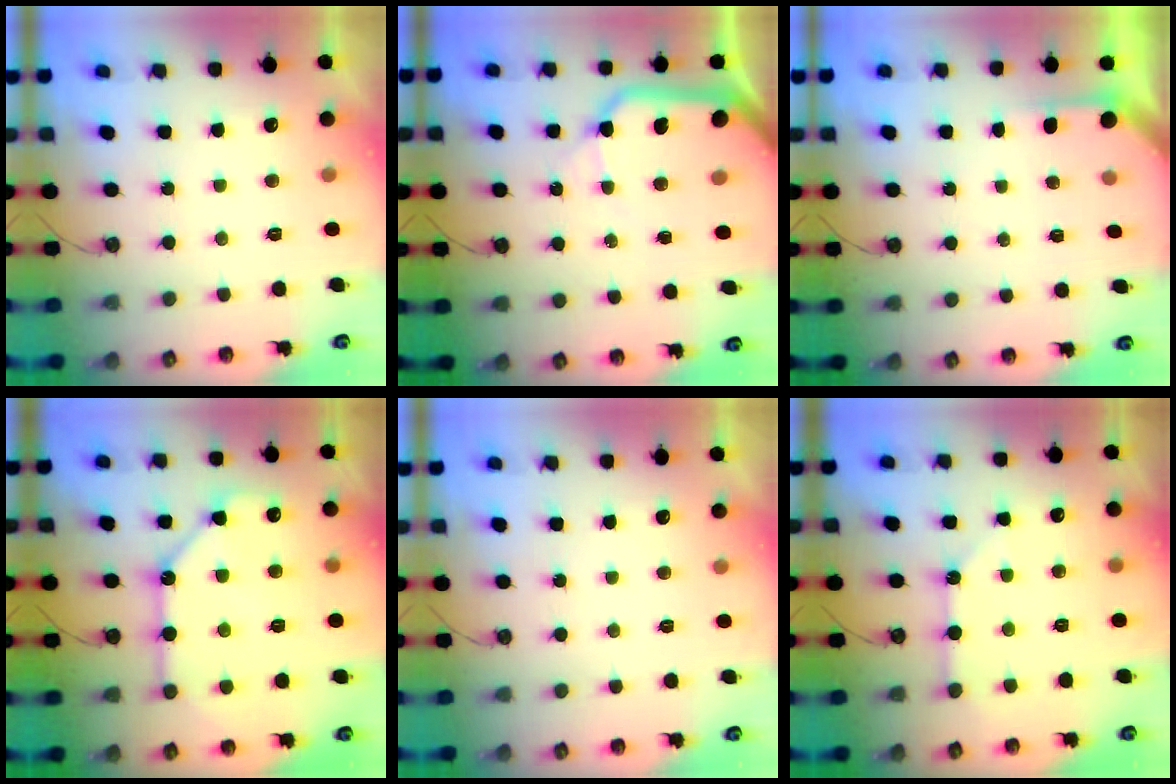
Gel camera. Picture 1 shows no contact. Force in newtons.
{"total": 15.6, "press": 15.4, "slide": 2.4}
{"total": 2.2, "press": 2.2, "slide": 0.3}
{"total": 11.7, "press": 11.7, "slide": 0.9}
{"total": 0.0}
{"total": 2.5, "press": 2.5, "slide": 0.2}